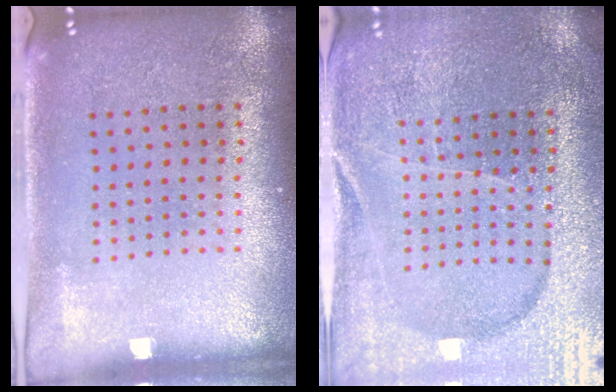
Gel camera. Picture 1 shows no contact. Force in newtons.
{"total": 3.1, "press": 3.0, "slide": 0.5}